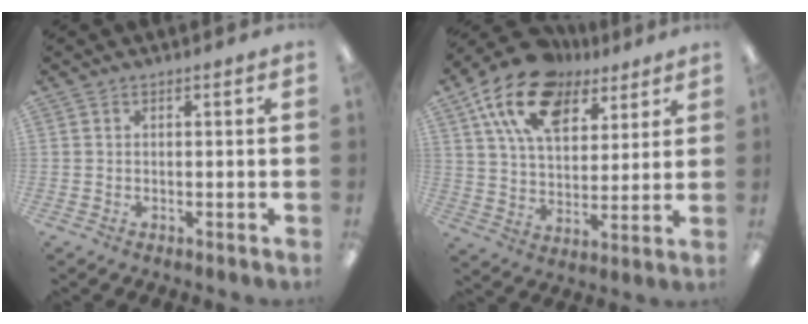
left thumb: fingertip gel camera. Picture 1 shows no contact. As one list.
[{"total": 17.6, "force": [10.5, 10.4, 9.6], "torque": [-0.176, -0.041, 0.192]}]